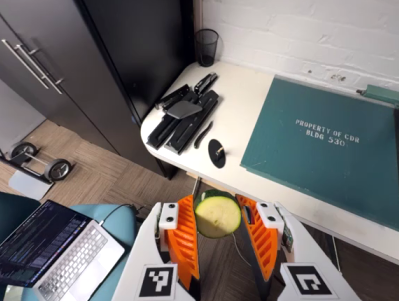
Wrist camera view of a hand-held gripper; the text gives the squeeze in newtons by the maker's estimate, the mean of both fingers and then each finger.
{"total": 9.7, "left": 9.1, "right": 10.3}